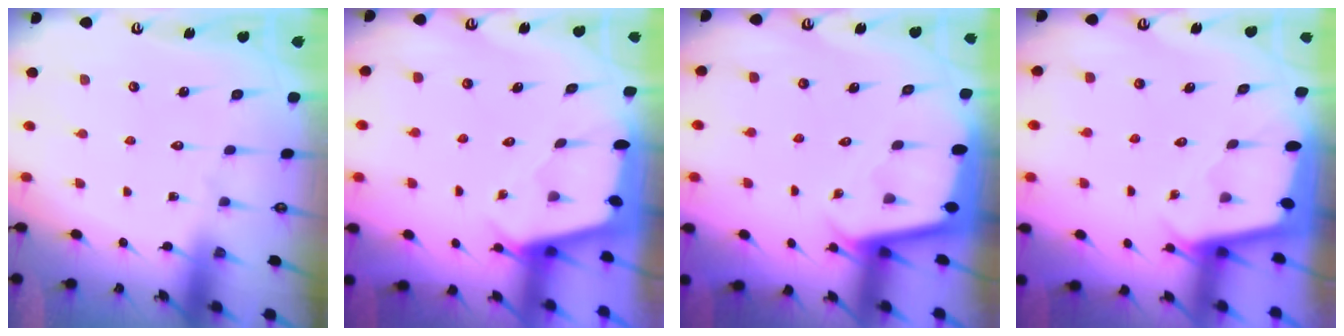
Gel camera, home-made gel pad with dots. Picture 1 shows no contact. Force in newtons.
{"total": 2.5, "press": 2.5, "slide": 0.3}
{"total": 2.5, "press": 2.5, "slide": 0.1}
{"total": 2.0, "press": 2.0, "slide": 0.2}